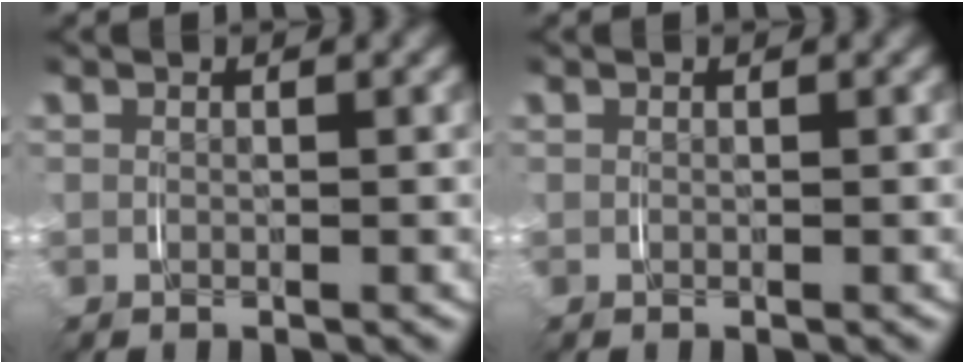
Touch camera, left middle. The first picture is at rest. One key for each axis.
{"total": 0.0}